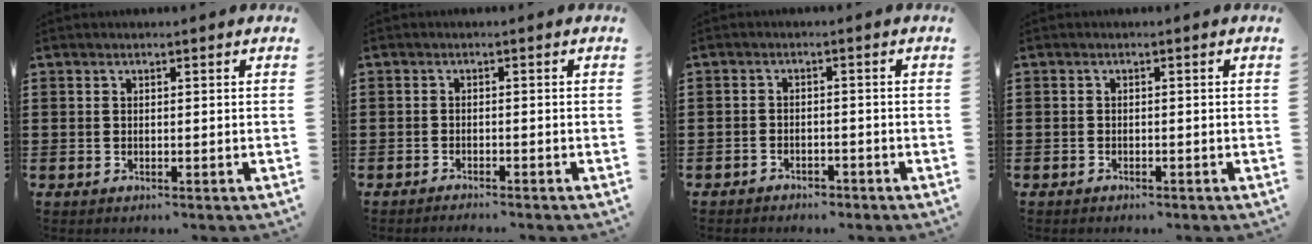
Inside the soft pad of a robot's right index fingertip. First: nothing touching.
{"total": 1.1, "force": [-1.1, 0.0, 0.1], "torque": [-0.004, 0.001, -0.022]}
{"total": 1.9, "force": [-1.8, 0.6, 0.0], "torque": [-0.005, 0.004, -0.039]}
{"total": 0.7, "force": [-0.6, 0.3, 0.1], "torque": [-0.005, 0.000, -0.012]}